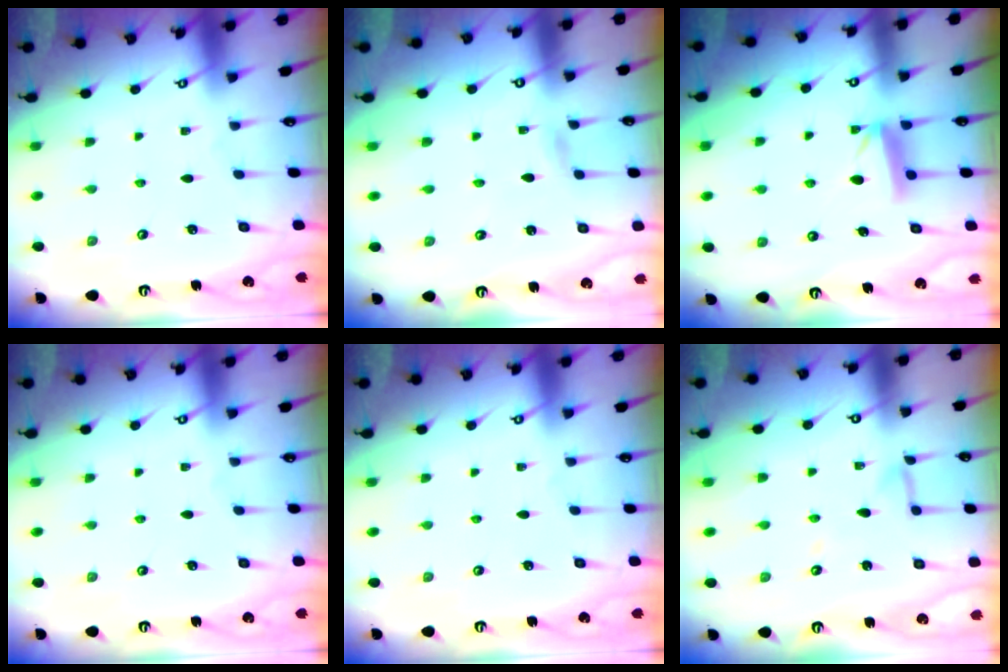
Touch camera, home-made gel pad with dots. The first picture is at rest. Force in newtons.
{"total": 3.2, "press": 3.1, "slide": 0.3}
{"total": 6.7, "press": 6.7, "slide": 0.7}
{"total": 0.0}
{"total": 0.0}
{"total": 5.9, "press": 5.9, "slide": 0.5}